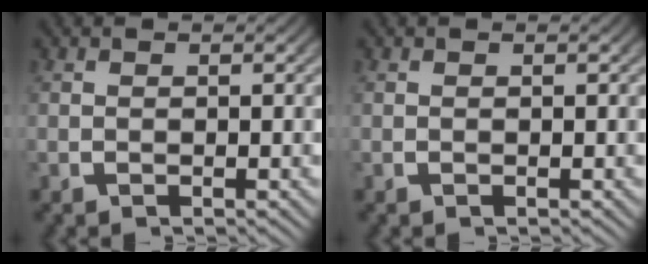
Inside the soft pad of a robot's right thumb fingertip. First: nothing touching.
{"total": 0.0}